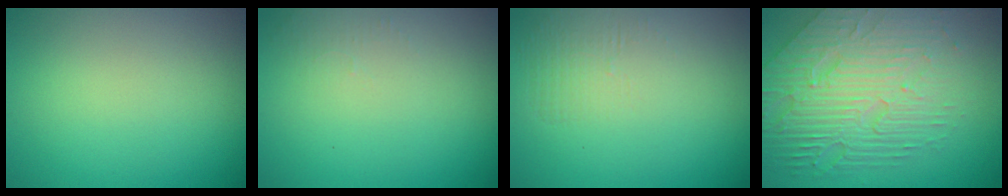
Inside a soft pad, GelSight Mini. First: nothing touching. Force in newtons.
{"total": 1.0, "press": 0.9, "slide": 0.3}
{"total": 1.2, "press": 0.1, "slide": 1.2}
{"total": 8.4, "press": 5.6, "slide": 6.2}